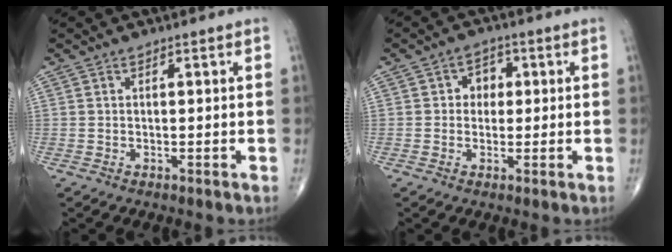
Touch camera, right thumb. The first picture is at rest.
{"total": 3.8, "force": [0.5, 3.2, 2.0], "torque": [0.001, 0.008, -0.001]}